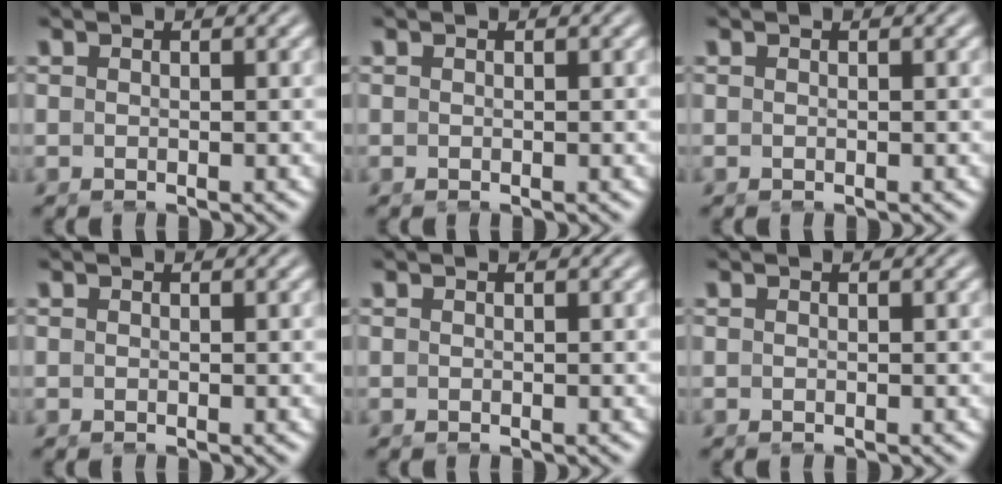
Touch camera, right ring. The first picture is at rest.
{"total": 0.0}
{"total": 0.0}
{"total": 0.0}
{"total": 0.0}
{"total": 0.0}